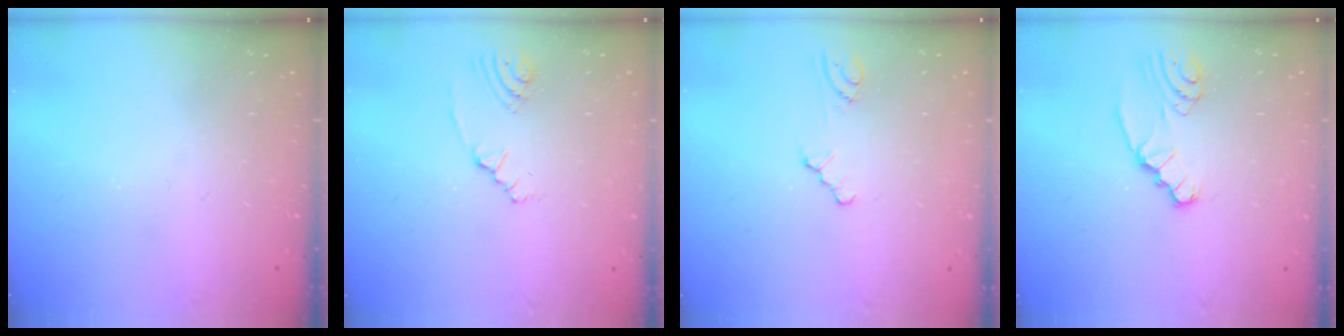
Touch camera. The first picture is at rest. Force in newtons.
{"total": 2.4, "press": 2.2, "slide": 1.1}
{"total": 2.5, "press": 2.5, "slide": 0.5}
{"total": 2.3, "press": 2.2, "slide": 0.3}